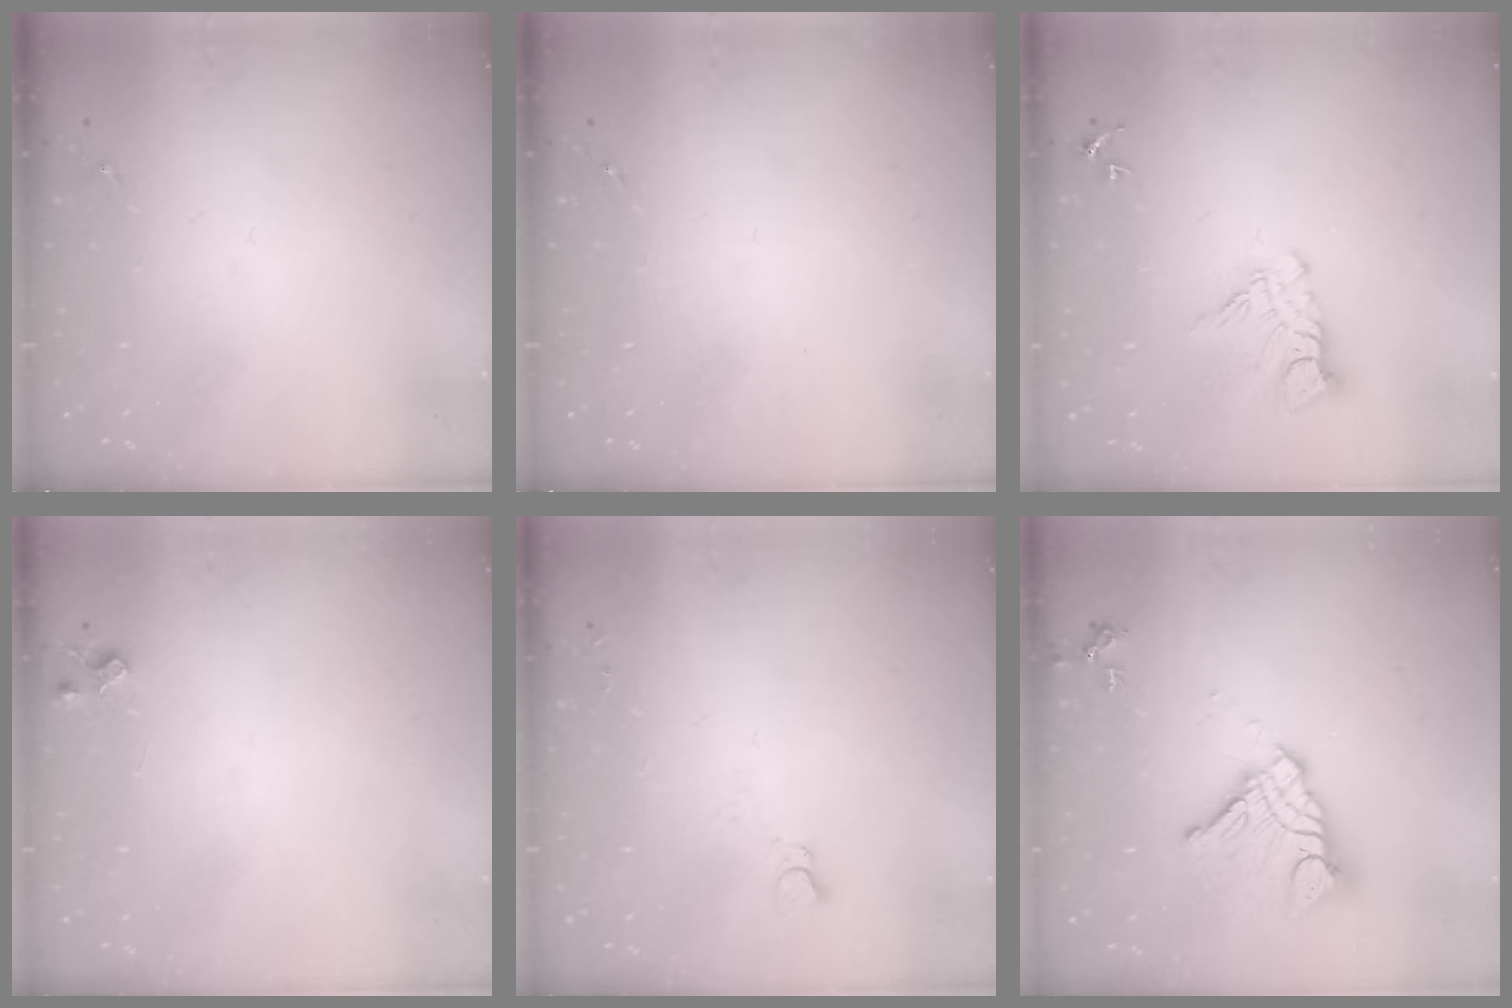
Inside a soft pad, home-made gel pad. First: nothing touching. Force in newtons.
{"total": 0.0}
{"total": 9.2, "press": 9.1, "slide": 0.8}
{"total": 5.2, "press": 5.1, "slide": 0.8}
{"total": 2.5, "press": 2.5, "slide": 0.1}
{"total": 14.6, "press": 14.5, "slide": 1.3}